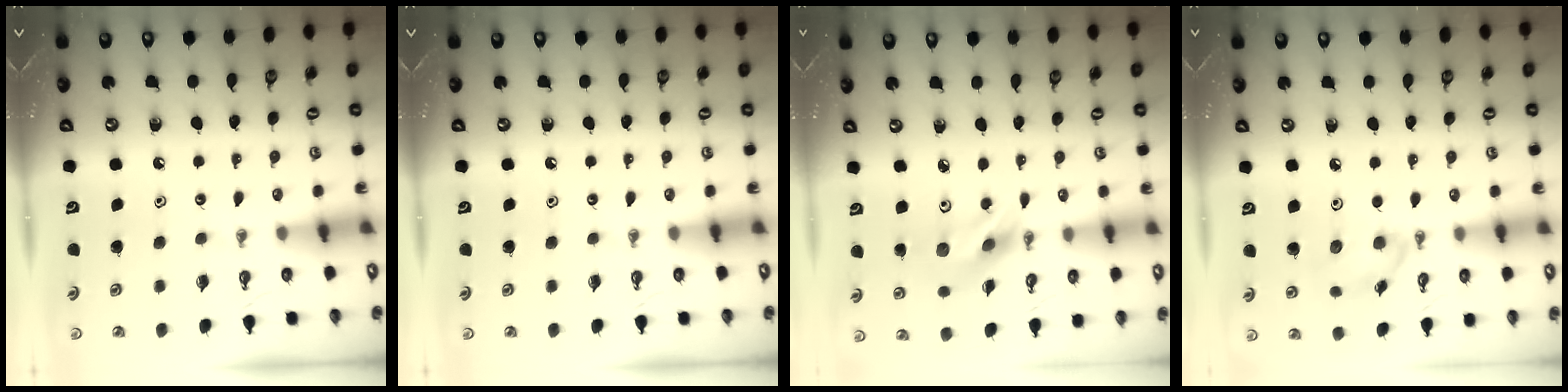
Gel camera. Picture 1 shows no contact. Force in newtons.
{"total": 0.0}
{"total": 10.7, "press": 10.1, "slide": 3.6}
{"total": 7.9, "press": 7.8, "slide": 1.2}